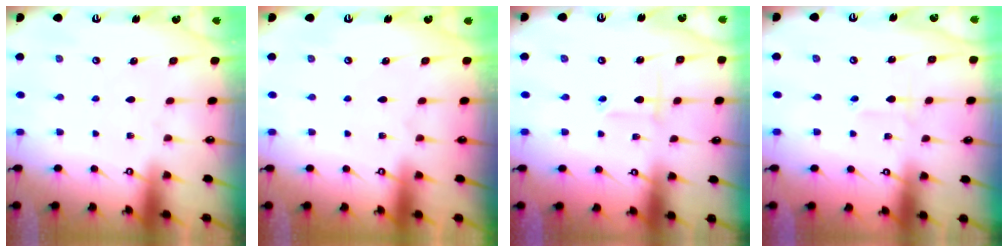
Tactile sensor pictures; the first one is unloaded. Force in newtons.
{"total": 0.0}
{"total": 2.5, "press": 2.5, "slide": 0.1}
{"total": 1.9, "press": 1.8, "slide": 0.4}